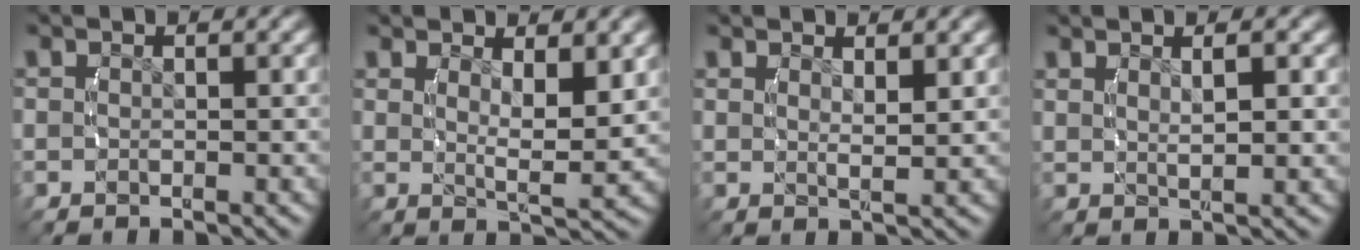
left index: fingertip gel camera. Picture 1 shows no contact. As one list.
[{"total": 3.5, "force": [2.1, 0.2, 2.9], "torque": [-0.041, -0.013, 0.038]}, {"total": 2.0, "force": [1.6, -0.3, 1.1], "torque": [-0.014, -0.006, 0.031]}, {"total": 2.7, "force": [1.7, 0.1, 2.1], "torque": [-0.028, 0.001, 0.035]}]